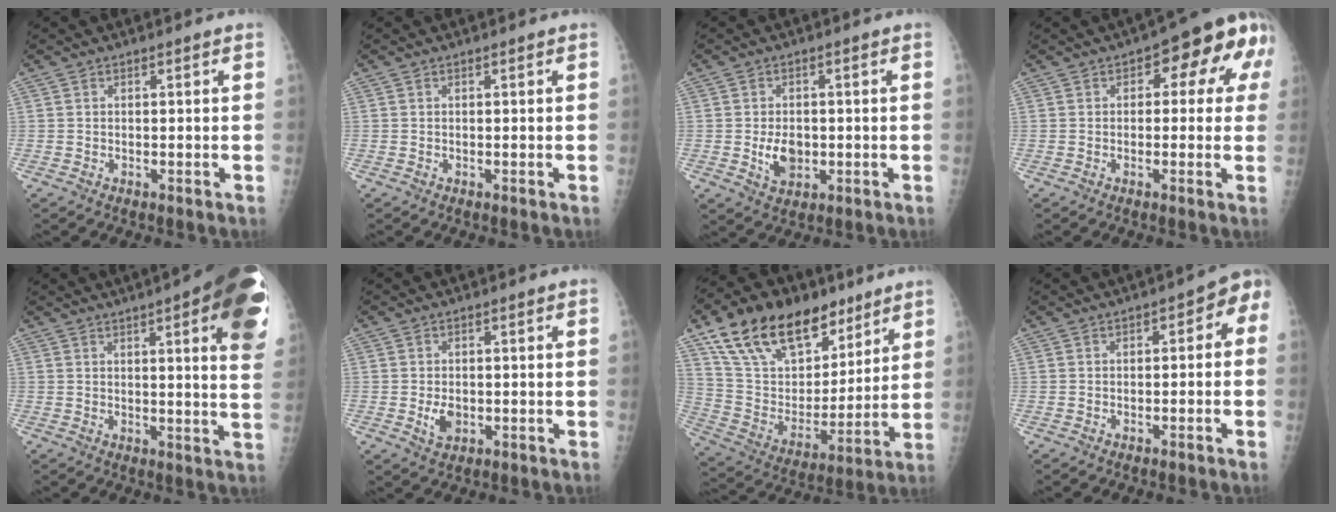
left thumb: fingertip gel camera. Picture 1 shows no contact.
{"total": 0.0}
{"total": 5.3, "force": [-0.8, 3.8, 3.6], "torque": [-0.047, -0.002, -0.006]}
{"total": 10.3, "force": [2.8, 5.3, 8.4], "torque": [-0.055, 0.020, 0.021]}
{"total": 20.7, "force": [9.2, 4.5, 17.9], "torque": [-0.193, -0.020, 0.103]}
{"total": 3.2, "force": [-0.6, 2.2, 2.2], "torque": [-0.032, -0.002, -0.004]}
{"total": 25.2, "force": [16.0, 13.8, 13.7], "torque": [-0.208, -0.032, 0.287]}
{"total": 4.7, "force": [-1.1, 2.8, 3.6], "torque": [-0.020, 0.032, -0.024]}